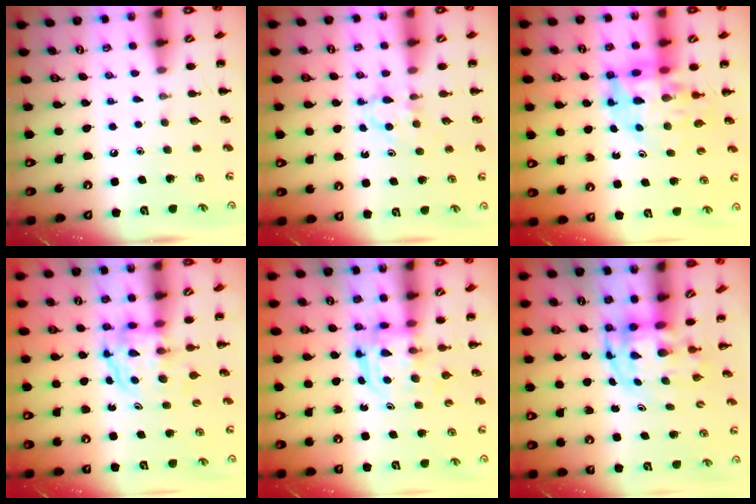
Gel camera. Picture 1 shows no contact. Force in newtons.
{"total": 3.5, "press": 3.2, "slide": 1.2}
{"total": 13.0, "press": 12.4, "slide": 3.8}
{"total": 3.8, "press": 3.8, "slide": 0.3}
{"total": 3.2, "press": 3.2, "slide": 0.2}
{"total": 3.8, "press": 3.7, "slide": 0.7}